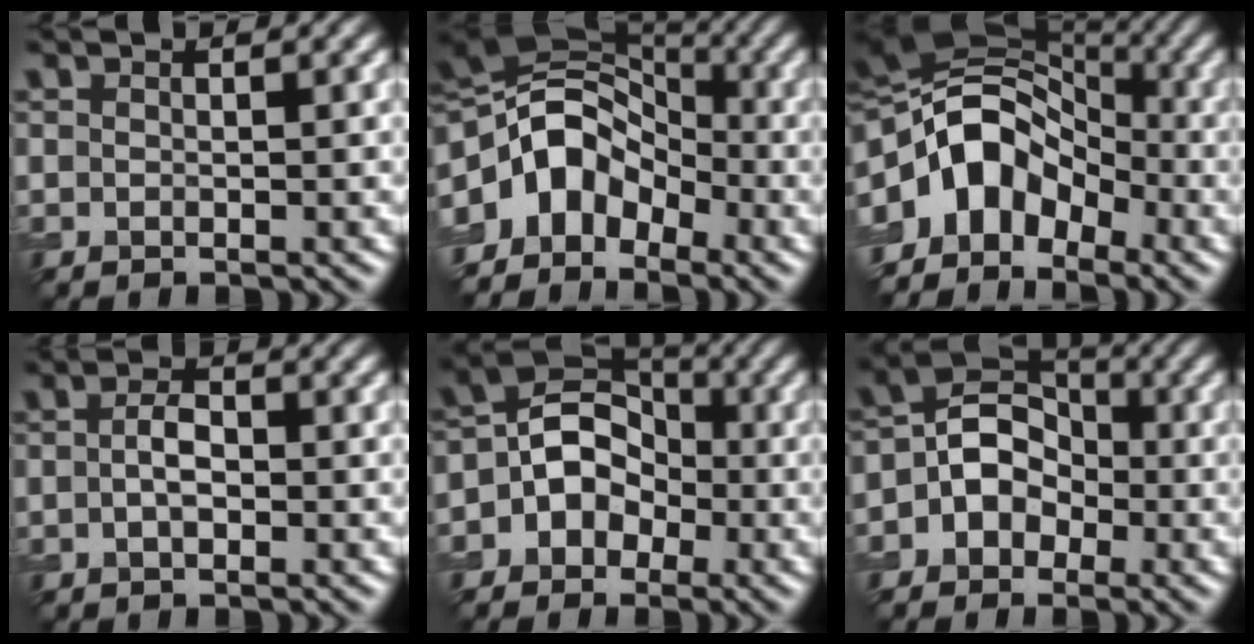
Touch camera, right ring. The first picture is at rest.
{"total": 7.0, "force": [-2.7, 4.9, 4.2], "torque": [-0.055, 0.019, -0.067]}
{"total": 8.3, "force": [-2.7, 5.9, 5.2], "torque": [-0.072, 0.020, -0.068]}
{"total": 1.7, "force": [-0.2, 0.8, 1.5], "torque": [-0.028, 0.005, -0.007]}
{"total": 6.2, "force": [-1.1, 5.2, 3.1], "torque": [-0.015, 0.021, -0.039]}
{"total": 5.2, "force": [-0.8, 4.3, 2.8], "torque": [-0.017, 0.015, -0.030]}